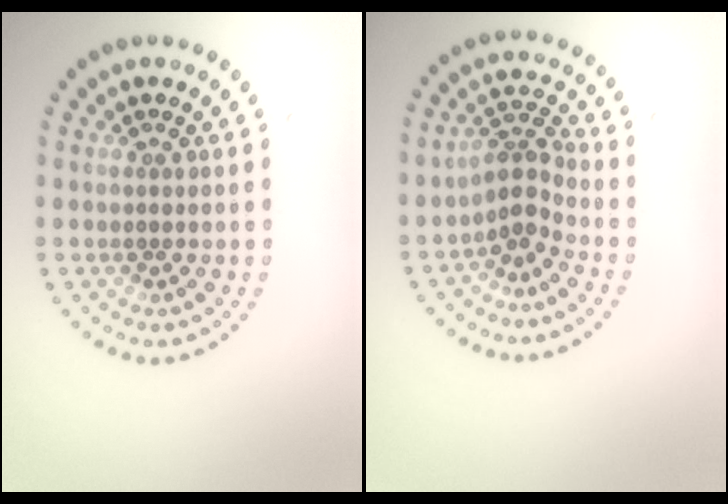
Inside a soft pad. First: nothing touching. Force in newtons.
{"total": 2.7, "press": 1.9, "slide": 1.9}